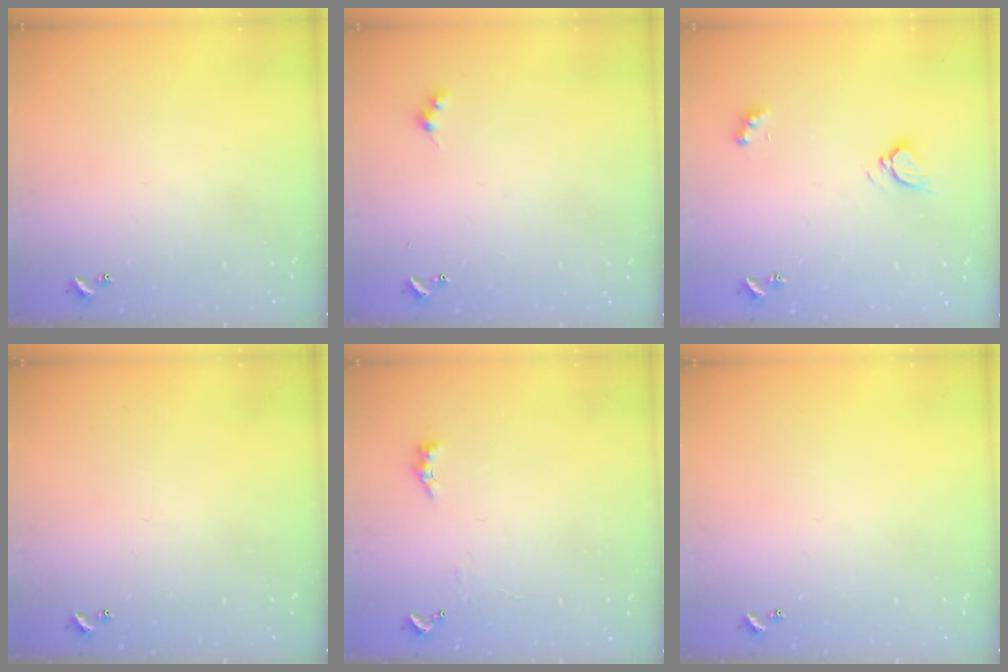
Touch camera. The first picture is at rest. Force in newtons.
{"total": 2.6, "press": 2.6, "slide": 0.5}
{"total": 3.4, "press": 3.4, "slide": 0.3}
{"total": 0.0}
{"total": 2.0, "press": 1.9, "slide": 0.6}
{"total": 0.0}